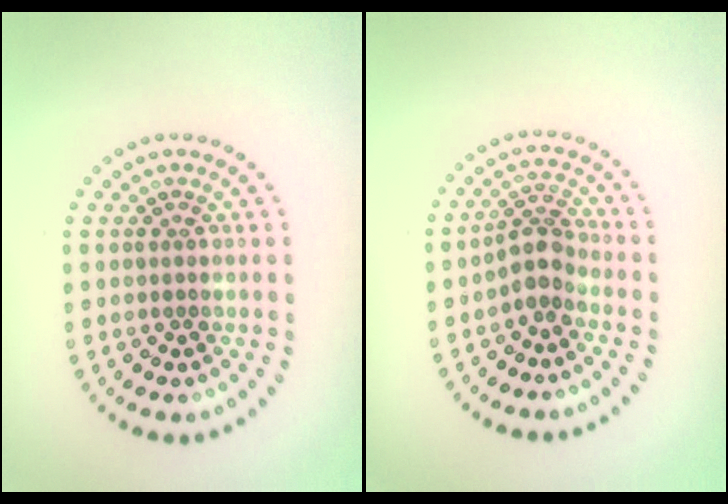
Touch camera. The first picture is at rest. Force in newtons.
{"total": 2.7, "press": 2.1, "slide": 1.7}